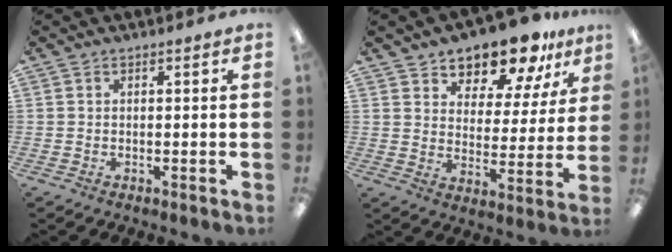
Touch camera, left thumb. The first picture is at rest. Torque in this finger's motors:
{"motor_torque": [0.20, 0.45, 1.12, -1.66, 0.04]}